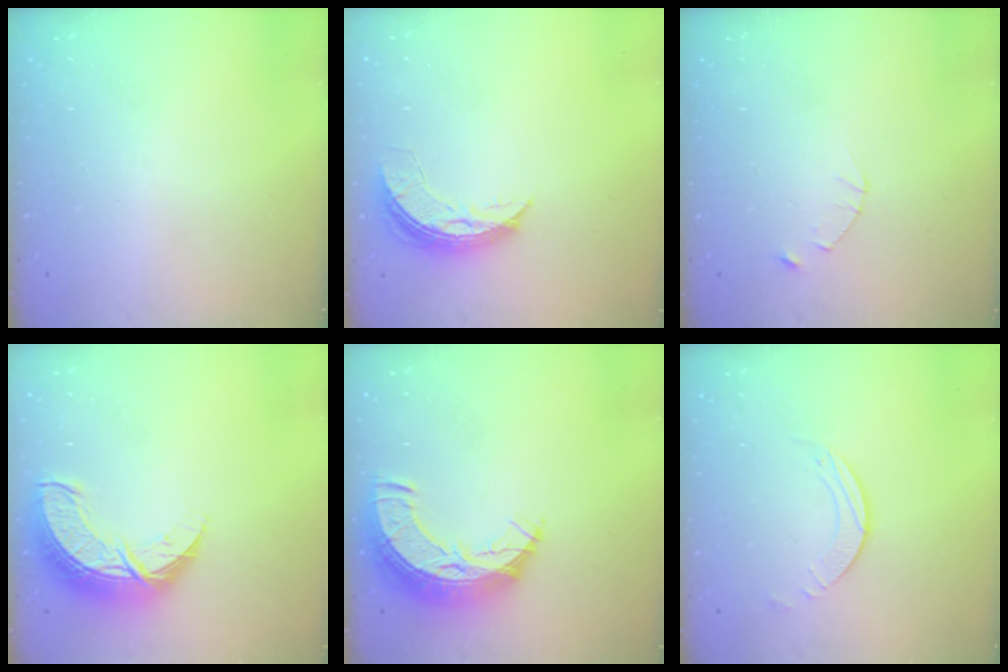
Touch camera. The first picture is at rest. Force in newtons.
{"total": 7.4, "press": 7.4, "slide": 0.6}
{"total": 2.5, "press": 2.4, "slide": 0.3}
{"total": 11.4, "press": 11.4, "slide": 0.8}
{"total": 12.4, "press": 12.4, "slide": 1.0}
{"total": 2.5, "press": 2.5, "slide": 0.2}